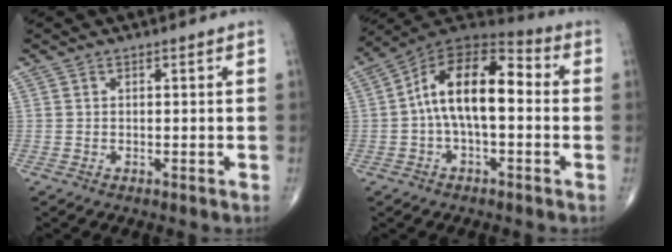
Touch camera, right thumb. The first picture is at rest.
{"total": 14.9, "force": [0.2, 7.4, 13.0], "torque": [-0.205, 0.049, -0.012]}